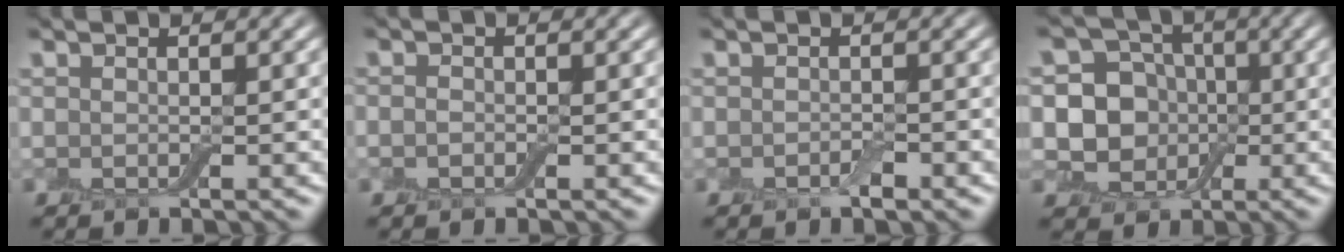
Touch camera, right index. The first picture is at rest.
{"total": 0.7, "force": [-0.2, 0.6, 0.4], "torque": [-0.008, 0.000, -0.005]}
{"total": 1.1, "force": [-0.6, 0.5, 0.8], "torque": [-0.012, -0.001, -0.009]}
{"total": 7.1, "force": [-0.1, 6.4, 2.9], "torque": [-0.028, 0.001, -0.027]}